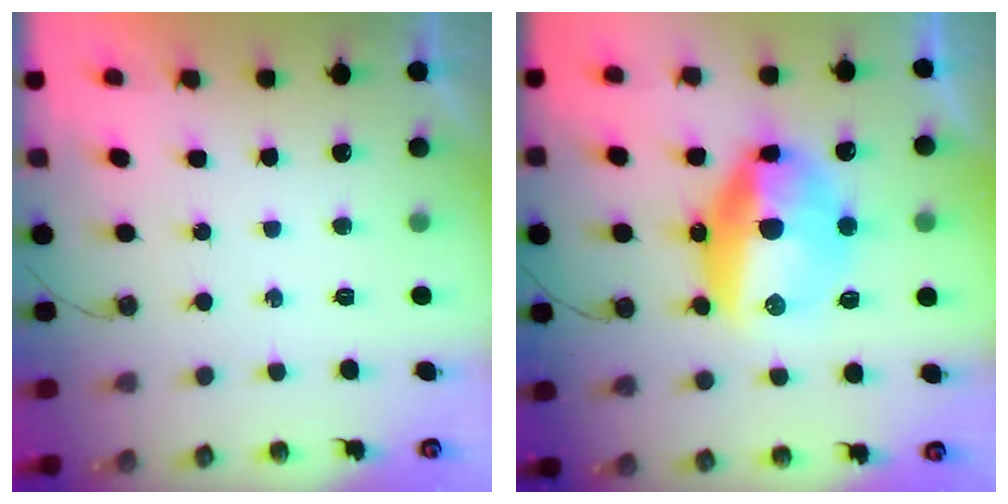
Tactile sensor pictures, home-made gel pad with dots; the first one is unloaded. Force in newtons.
{"total": 17.5, "press": 16.8, "slide": 5.0}